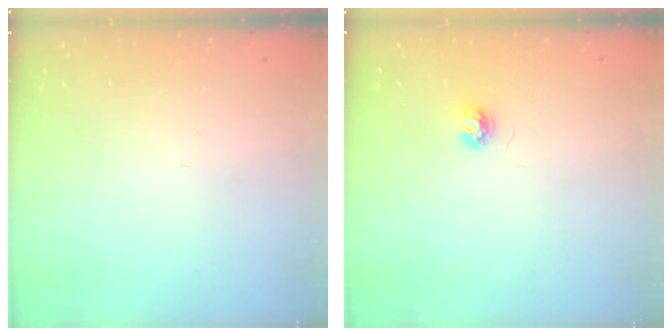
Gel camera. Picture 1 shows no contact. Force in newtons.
{"total": 3.7, "press": 3.7, "slide": 0.3}